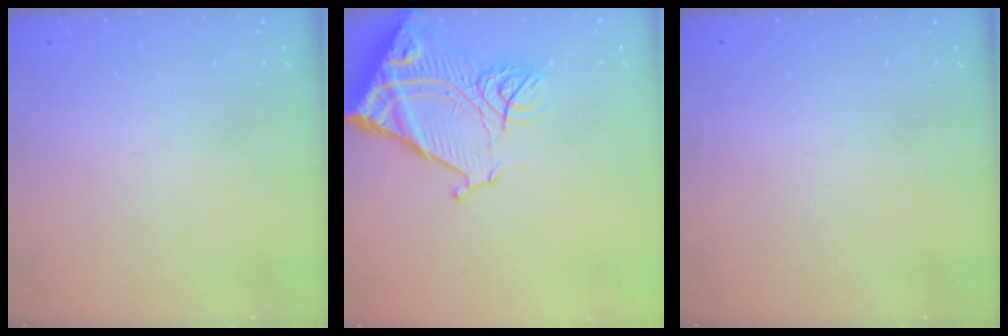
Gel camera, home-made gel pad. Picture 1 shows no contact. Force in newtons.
{"total": 17.1, "press": 17.0, "slide": 1.9}
{"total": 0.0}